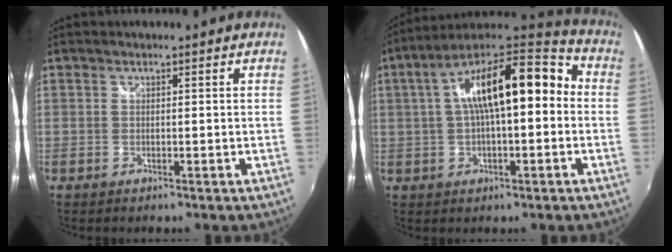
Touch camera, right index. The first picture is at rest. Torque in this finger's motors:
{"motor_torque": [0.80, -0.06, 1.05, 0.21]}